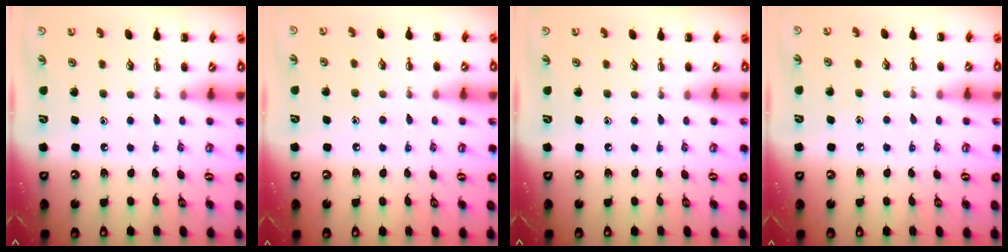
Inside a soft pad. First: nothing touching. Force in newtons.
{"total": 5.6, "press": 5.4, "slide": 1.4}
{"total": 0.0}
{"total": 6.3, "press": 5.9, "slide": 2.0}